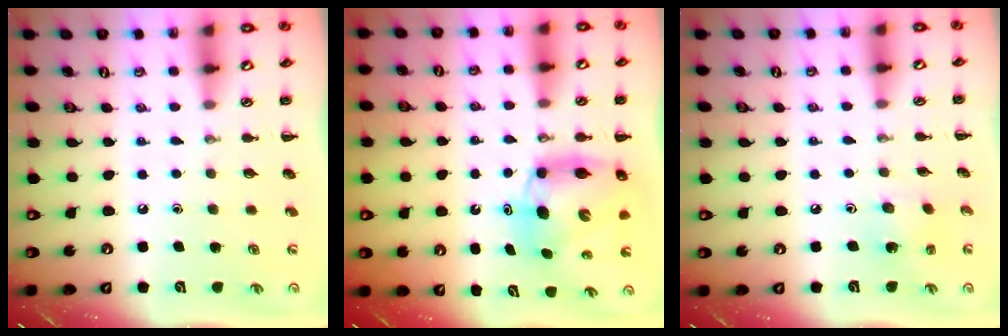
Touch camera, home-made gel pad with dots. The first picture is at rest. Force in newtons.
{"total": 7.9, "press": 7.6, "slide": 2.1}
{"total": 1.4, "press": 1.3, "slide": 0.6}